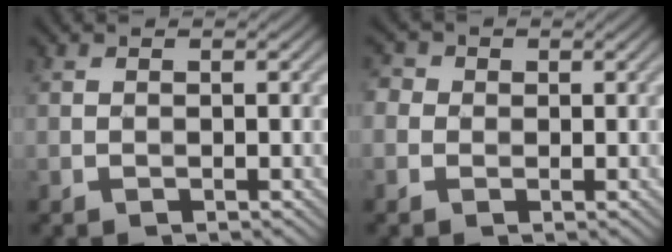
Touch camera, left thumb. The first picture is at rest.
{"total": 2.3, "force": [0.2, 2.2, 0.7], "torque": [-0.025, 0.007, -0.006]}